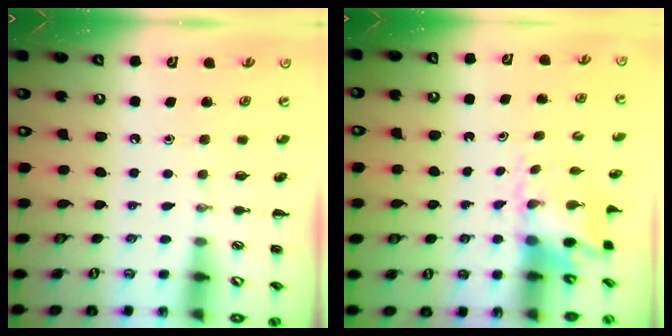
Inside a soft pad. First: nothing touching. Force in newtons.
{"total": 2.9, "press": 2.8, "slide": 0.7}